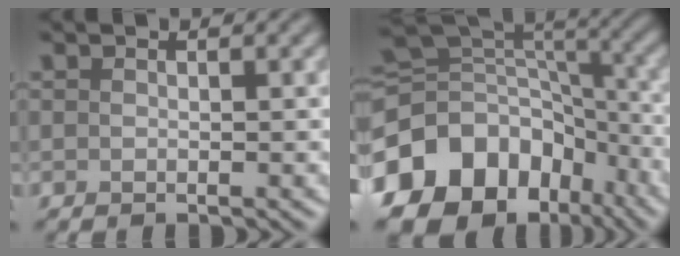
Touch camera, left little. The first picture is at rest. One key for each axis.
{"total": 15.3, "fx": -7.4, "fy": 11.3, "fz": 7.3, "tx": -0.170, "ty": 0.006, "tz": -0.119}